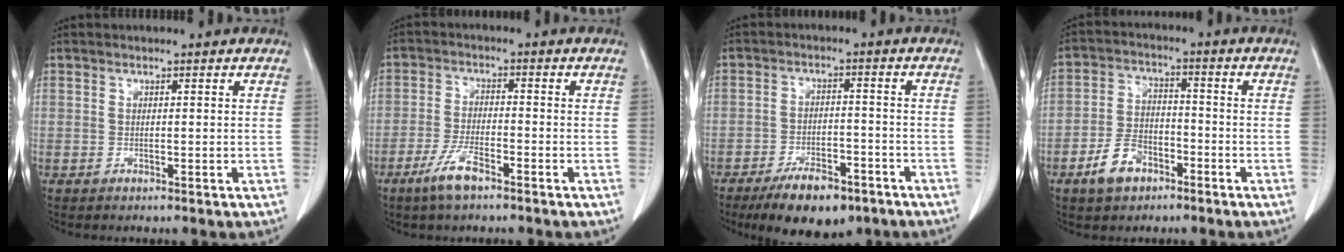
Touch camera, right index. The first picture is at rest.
{"total": 5.4, "force": [-3.7, 1.1, 3.8], "torque": [-0.084, -0.004, -0.070]}
{"total": 9.9, "force": [-7.0, 3.8, 5.9], "torque": [-0.095, -0.006, -0.111]}
{"total": 7.0, "force": [-4.0, 4.1, 3.9], "torque": [-0.087, 0.010, -0.069]}